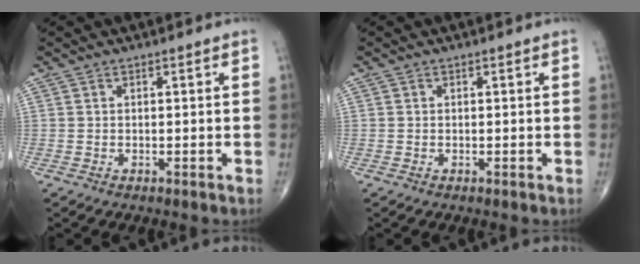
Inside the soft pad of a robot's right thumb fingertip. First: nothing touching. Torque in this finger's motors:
{"motor_torque": [-0.13, 0.24, -0.18, -0.18, 0.00]}